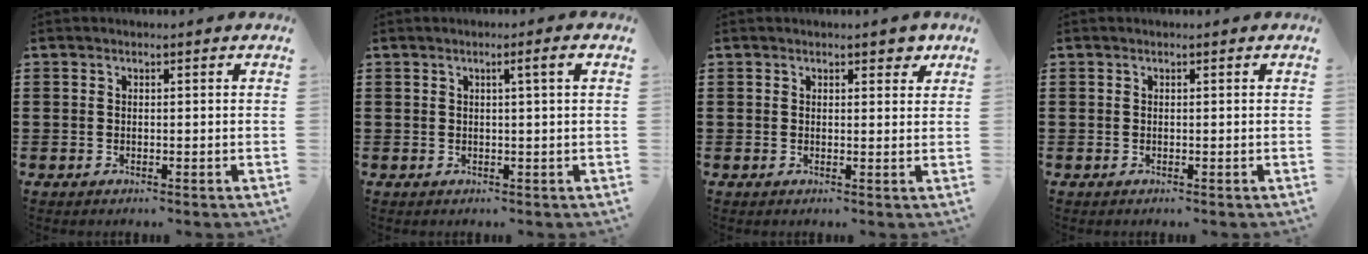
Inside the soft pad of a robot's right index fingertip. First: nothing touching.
{"total": 2.3, "force": [0.7, -0.3, 2.1], "torque": [-0.038, -0.001, 0.008]}
{"total": 2.2, "force": [1.6, 1.0, 1.1], "torque": [-0.001, -0.001, 0.023]}
{"total": 0.0}